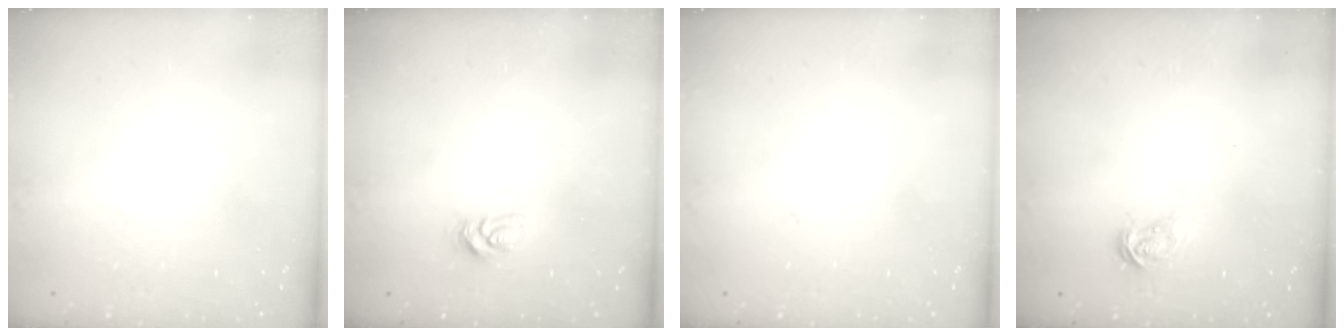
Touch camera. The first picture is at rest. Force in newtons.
{"total": 3.2, "press": 3.2, "slide": 0.5}
{"total": 0.0}
{"total": 3.7, "press": 3.7, "slide": 0.2}